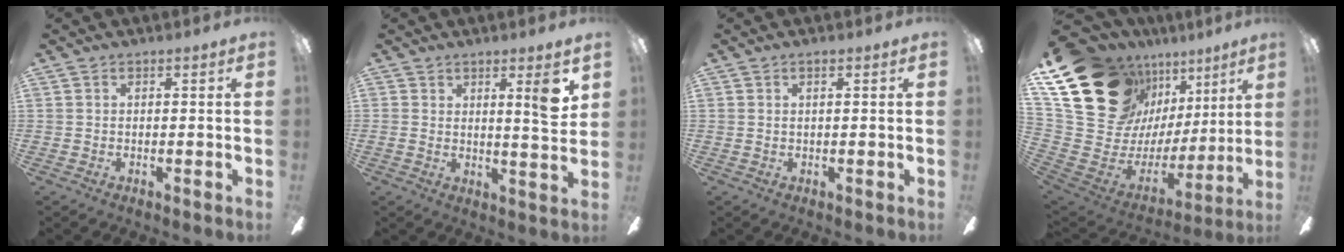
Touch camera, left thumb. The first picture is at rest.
{"total": 6.3, "force": [2.9, 0.9, 5.6], "torque": [-0.078, -0.012, 0.040]}
{"total": 1.1, "force": [0.3, 0.0, 1.0], "torque": [-0.020, 0.000, 0.005]}
{"total": 25.1, "force": [14.5, 15.5, 13.3], "torque": [-0.266, -0.086, 0.296]}